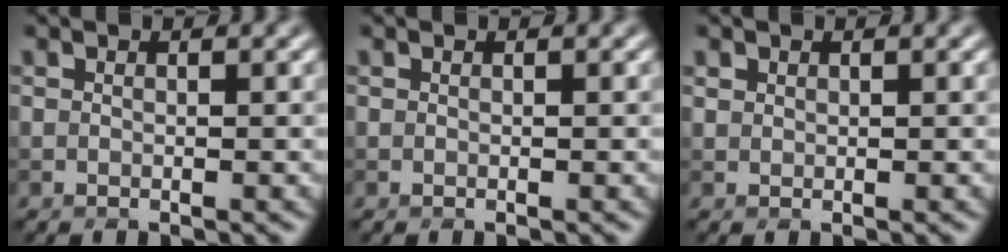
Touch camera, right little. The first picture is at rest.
{"total": 0.0}
{"total": 0.8, "force": [0.6, 0.4, 0.2], "torque": [-0.001, 0.004, 0.004]}